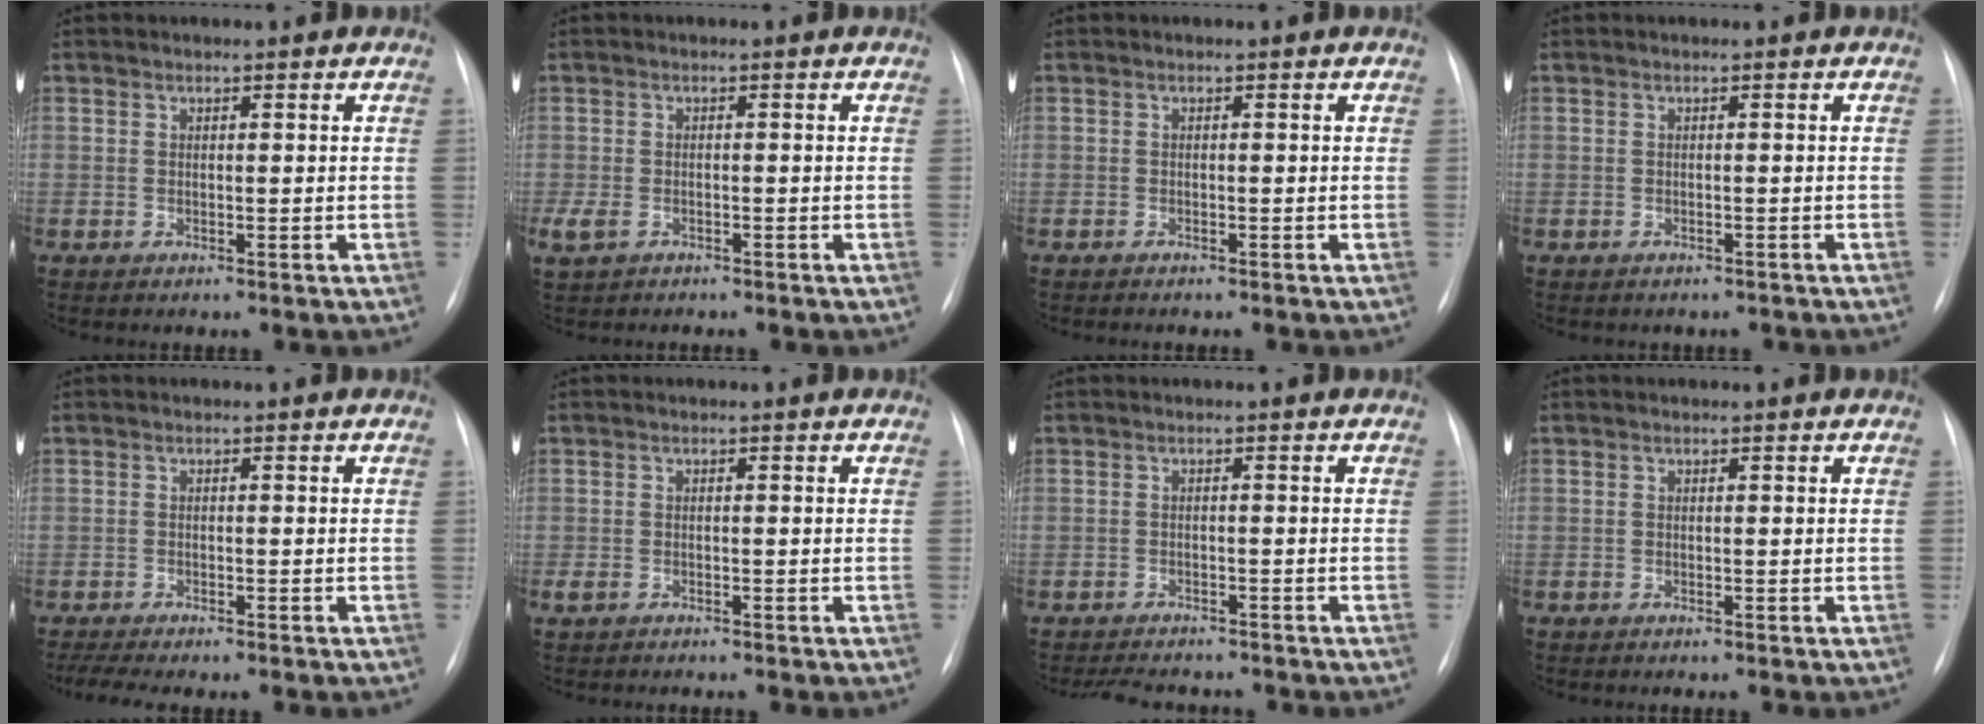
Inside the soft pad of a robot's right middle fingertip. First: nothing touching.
{"total": 3.4, "force": [-2.0, 2.0, 1.9], "torque": [-0.050, -0.008, -0.031]}
{"total": 1.5, "force": [-1.3, 0.3, 0.7], "torque": [-0.012, -0.005, -0.015]}
{"total": 2.7, "force": [-2.4, 1.2, 0.6], "torque": [-0.011, 0.000, -0.026]}
{"total": 5.4, "force": [-4.5, 0.7, 2.8], "torque": [-0.044, -0.003, -0.065]}
{"total": 2.2, "force": [-1.8, 1.0, 1.0], "torque": [-0.020, -0.005, -0.022]}
{"total": 6.7, "force": [-6.2, 1.6, 1.9], "torque": [-0.026, -0.007, -0.084]}
{"total": 0.6, "force": [-0.5, 0.1, 0.3], "torque": [-0.007, -0.003, -0.008]}